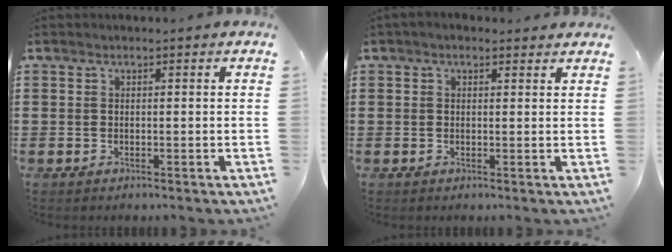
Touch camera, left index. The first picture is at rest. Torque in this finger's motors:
{"motor_torque": [0.97, -0.51, 0.35, 0.02]}